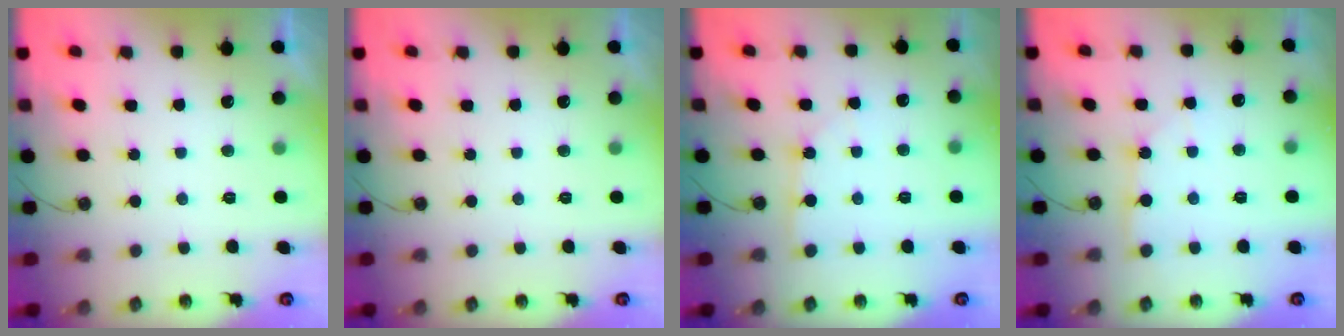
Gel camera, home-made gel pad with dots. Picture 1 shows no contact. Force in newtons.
{"total": 0.0}
{"total": 2.0, "press": 1.9, "slide": 0.3}
{"total": 3.2, "press": 3.2, "slide": 0.4}